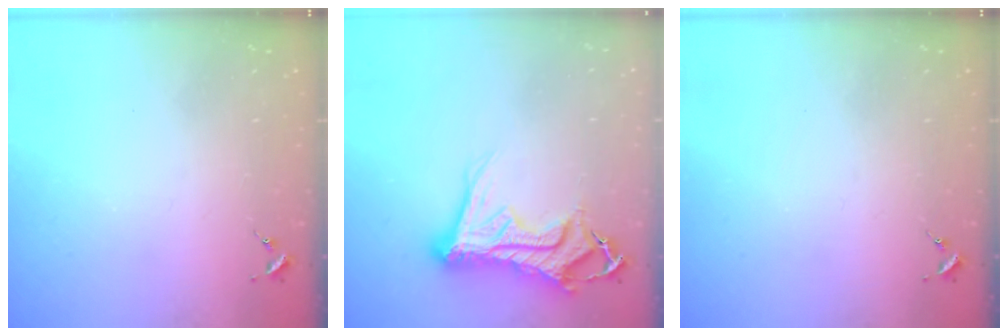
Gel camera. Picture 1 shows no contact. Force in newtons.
{"total": 14.5, "press": 14.4, "slide": 1.6}
{"total": 0.0}